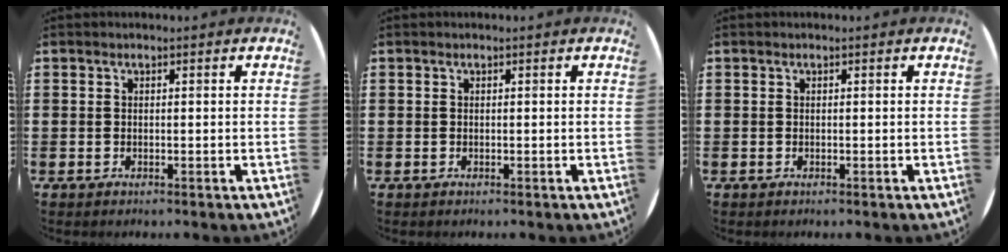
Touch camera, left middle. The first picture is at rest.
{"total": 0.0}
{"total": 0.0}